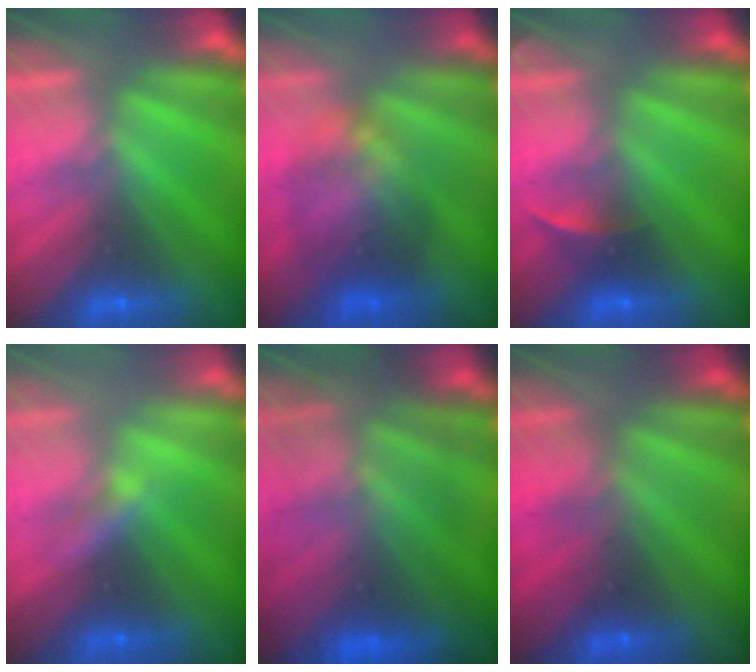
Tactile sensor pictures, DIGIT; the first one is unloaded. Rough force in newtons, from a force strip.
{"total": 7.7}
{"total": 2.2}
{"total": 2.1}
{"total": 7.3}
{"total": 2.9}